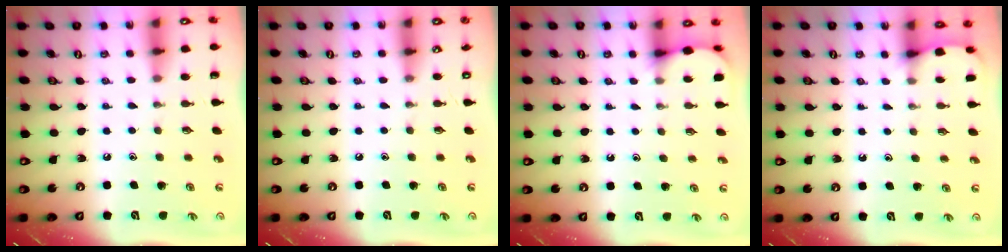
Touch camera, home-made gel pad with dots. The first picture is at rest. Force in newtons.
{"total": 0.0}
{"total": 2.9, "press": 2.9, "slide": 0.3}
{"total": 2.8, "press": 2.8, "slide": 0.1}